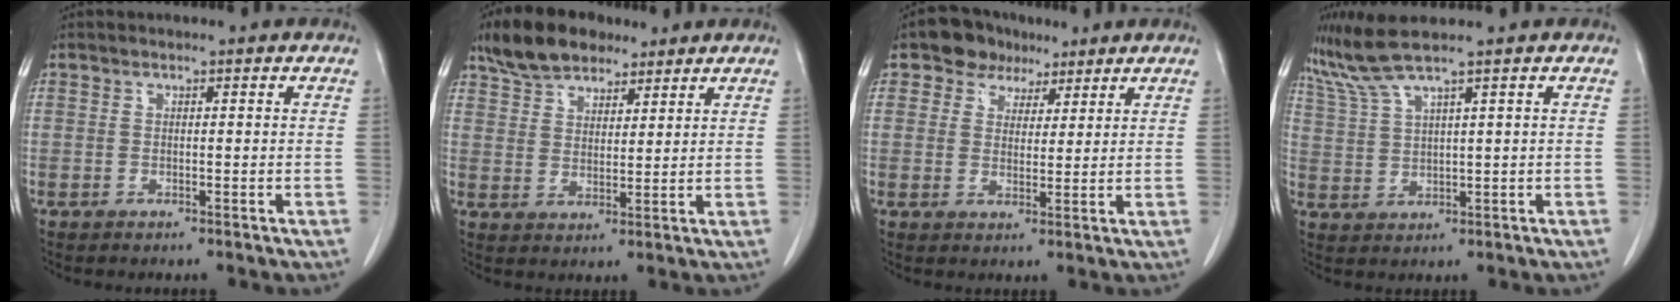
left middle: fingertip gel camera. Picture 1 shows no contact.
{"total": 9.0, "force": [7.0, 4.1, 3.9], "torque": [-0.078, 0.020, 0.128]}
{"total": 5.4, "force": [3.5, 4.0, 1.1], "torque": [-0.021, 0.017, 0.060]}
{"total": 8.2, "force": [7.7, -0.8, 2.6], "torque": [-0.072, 0.003, 0.168]}